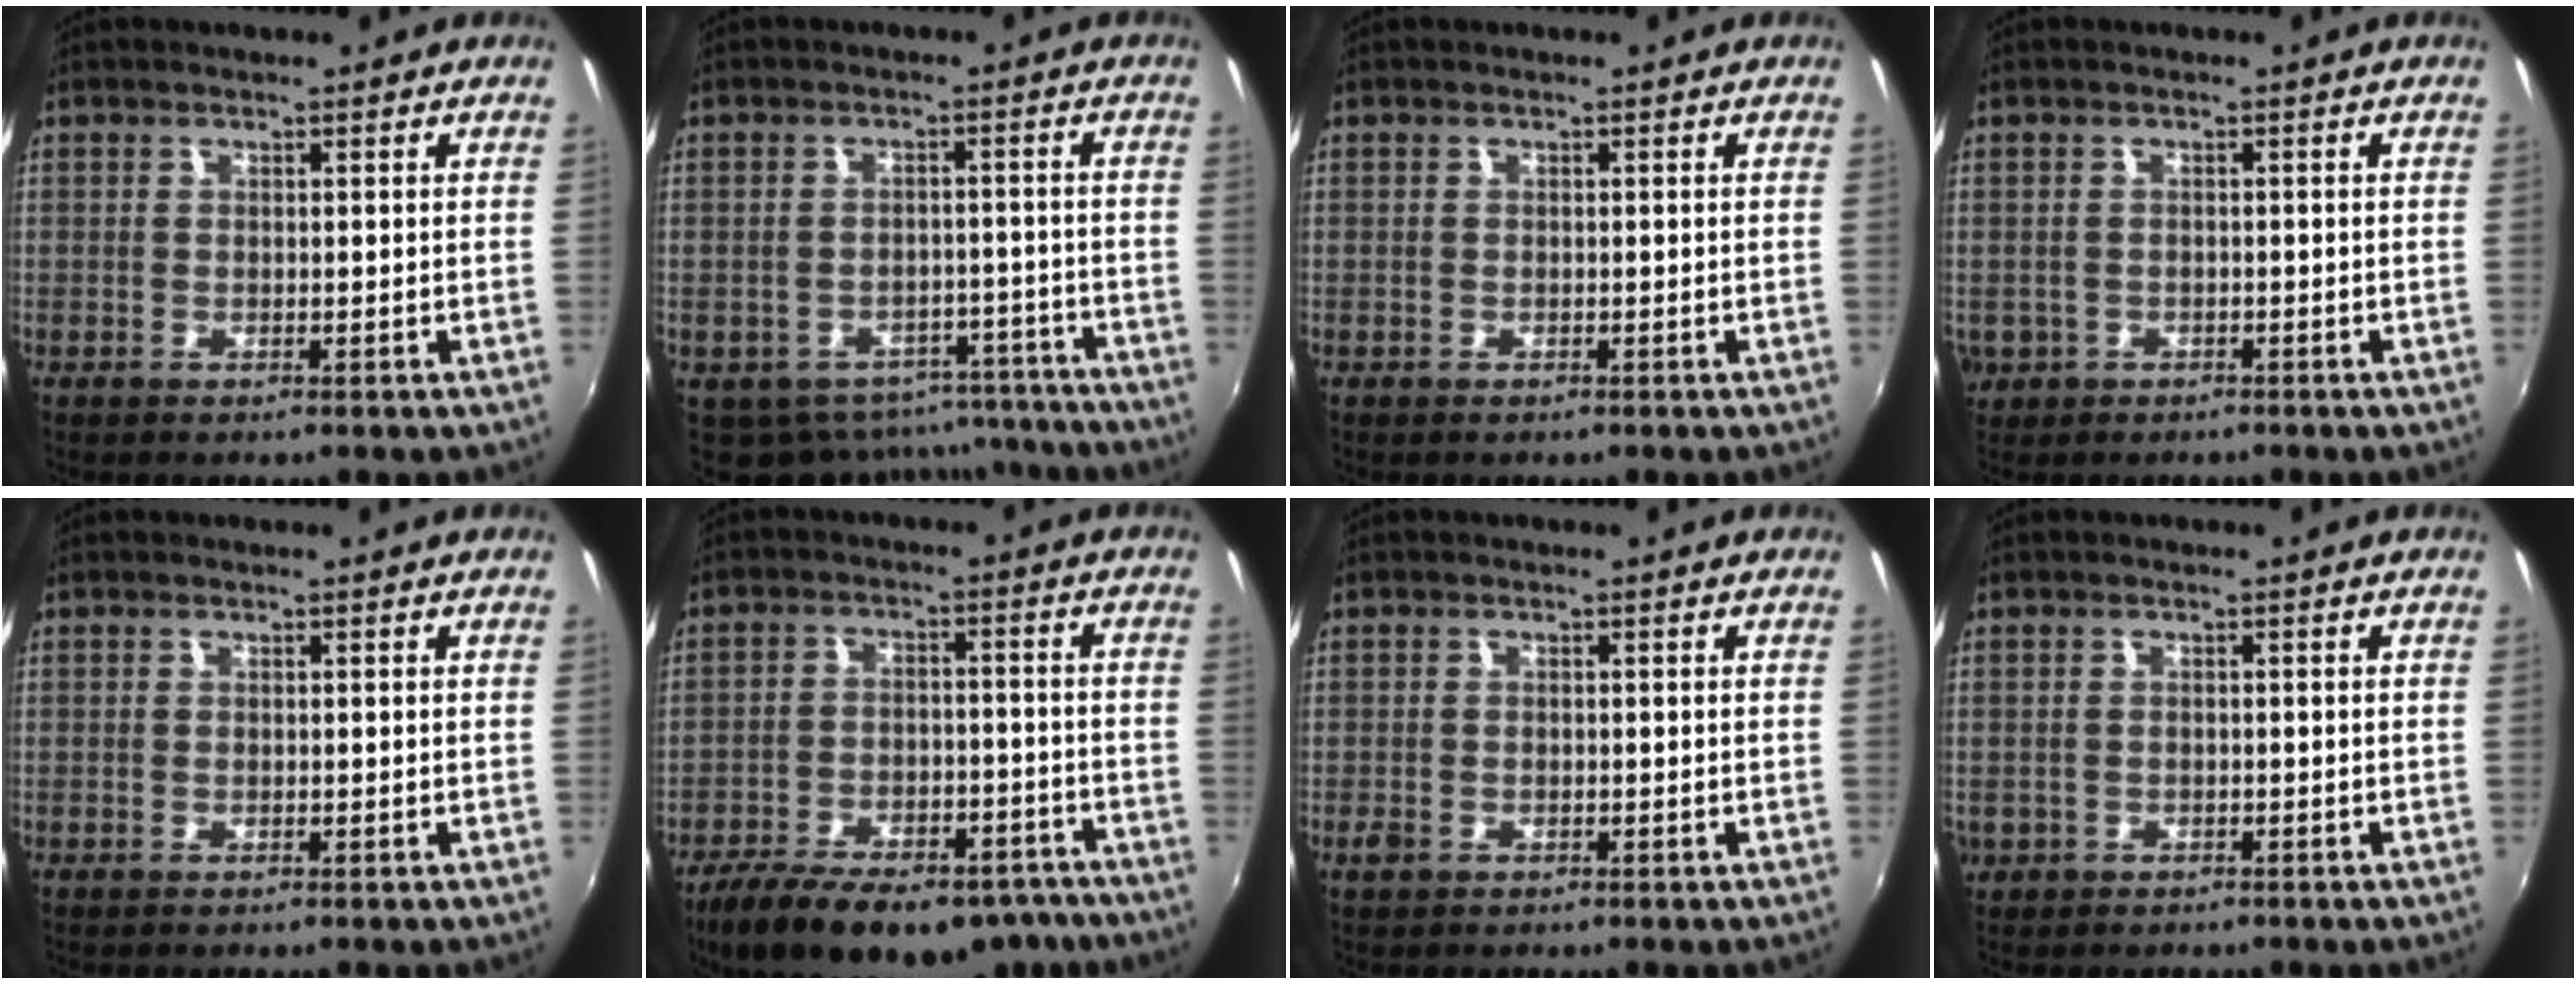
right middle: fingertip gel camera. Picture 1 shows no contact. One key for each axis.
{"total": 12.6, "fx": -10.2, "fy": 6.7, "fz": 2.9, "tx": -0.061, "ty": 0.018, "tz": -0.113}
{"total": 0.0}
{"total": 5.1, "fx": -1.6, "fy": 4.4, "fz": 1.8, "tx": -0.053, "ty": -0.007, "tz": -0.019}
{"total": 0.0}
{"total": 20.9, "fx": -15.8, "fy": 8.7, "fz": 10.5, "tx": -0.203, "ty": -0.014, "tz": -0.221}
{"total": 1.6, "fx": -0.9, "fy": 1.1, "fz": 0.7, "tx": -0.015, "ty": -0.004, "tz": -0.017}
{"total": 2.7, "fx": -0.8, "fy": 2.4, "fz": 0.9, "tx": -0.024, "ty": -0.005, "tz": -0.007}